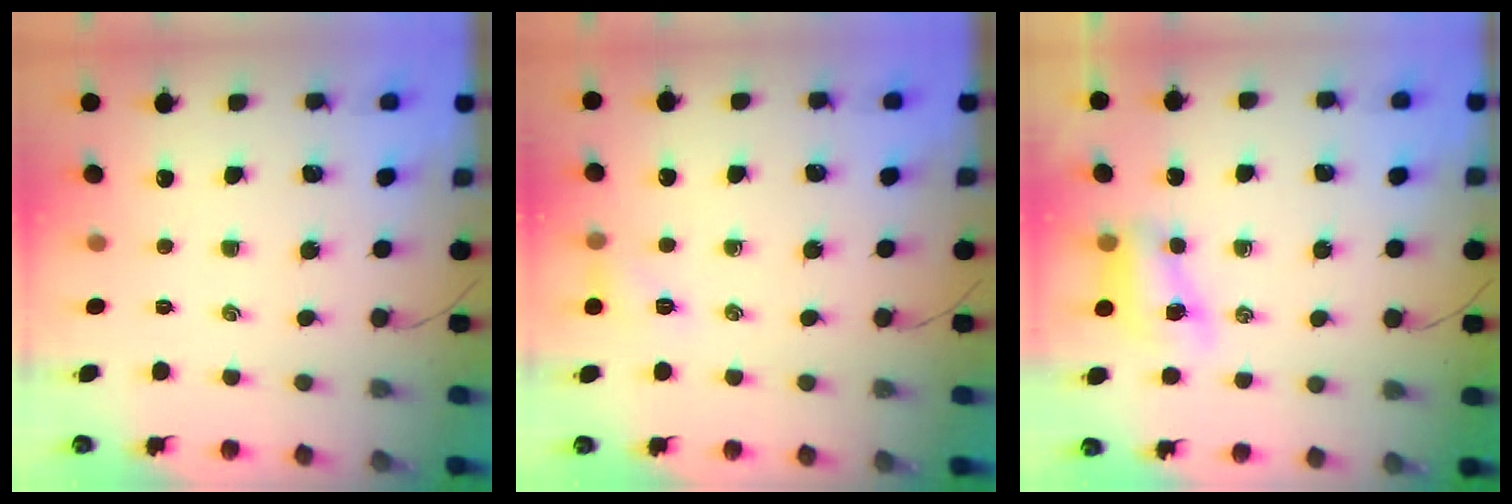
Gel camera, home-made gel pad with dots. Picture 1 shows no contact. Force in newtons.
{"total": 6.8, "press": 6.7, "slide": 1.1}
{"total": 7.5, "press": 7.4, "slide": 1.0}